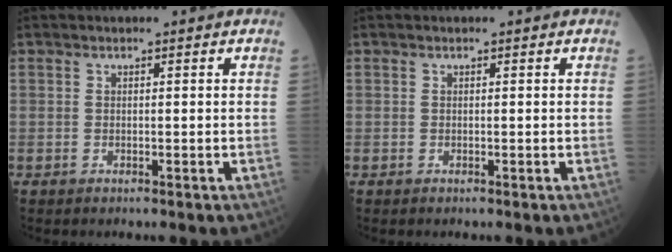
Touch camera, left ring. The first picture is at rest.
{"total": 0.0}